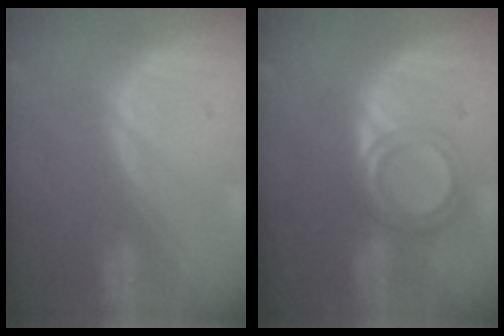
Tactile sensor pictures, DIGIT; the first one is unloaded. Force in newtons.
{"total": 6.2, "press": 5.3, "slide": 3.3}